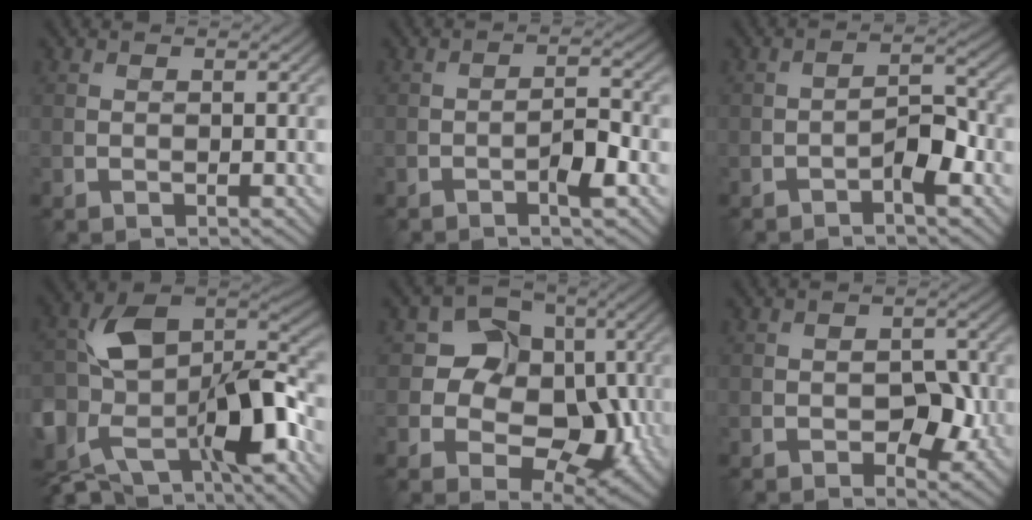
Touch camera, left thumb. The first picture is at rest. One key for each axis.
{"total": 3.5, "fx": -1.8, "fy": 0.9, "fz": 2.9, "tx": -0.050, "ty": 0.007, "tz": -0.037}
{"total": 4.1, "fx": -2.1, "fy": 1.4, "fz": 3.2, "tx": -0.051, "ty": 0.012, "tz": -0.042}
{"total": 16.3, "fx": -5.0, "fy": 10.5, "fz": 11.4, "tx": -0.214, "ty": -0.027, "tz": -0.075}
{"total": 10.8, "fx": -0.7, "fy": 8.7, "fz": 6.3, "tx": -0.094, "ty": -0.009, "tz": -0.026}
{"total": 4.8, "fx": -1.5, "fy": 3.0, "fz": 3.5, "tx": -0.043, "ty": -0.004, "tz": -0.025}